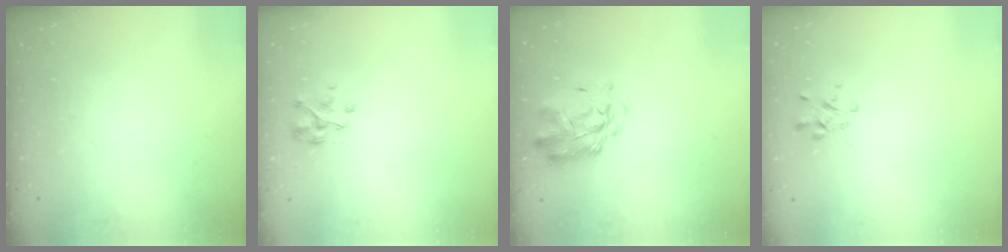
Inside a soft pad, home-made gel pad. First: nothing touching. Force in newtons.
{"total": 2.9, "press": 2.9, "slide": 0.2}
{"total": 2.9, "press": 2.8, "slide": 0.7}
{"total": 1.8, "press": 1.8, "slide": 0.5}